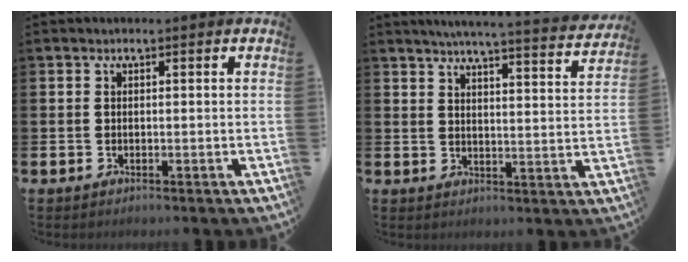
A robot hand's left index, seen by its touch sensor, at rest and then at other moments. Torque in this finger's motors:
{"motor_torque": [0.93, -1.20, 0.17, 0.11]}